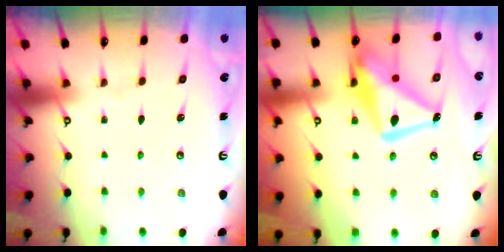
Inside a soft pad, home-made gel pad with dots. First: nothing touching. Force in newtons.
{"total": 17.6, "press": 17.5, "slide": 1.7}